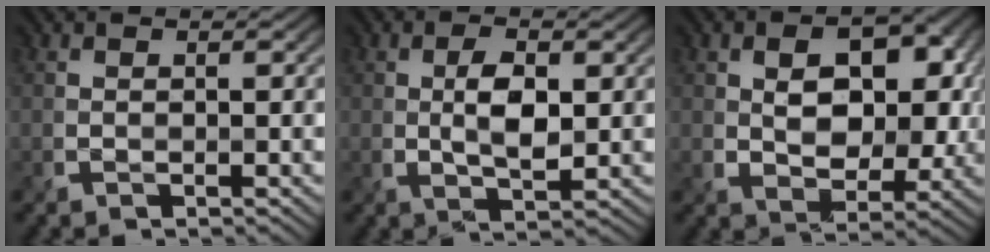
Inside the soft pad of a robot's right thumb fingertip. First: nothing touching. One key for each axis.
{"total": 4.4, "fx": 0.4, "fy": 2.0, "fz": 3.9, "tx": -0.073, "ty": -0.004, "tz": 0.007}
{"total": 8.9, "fx": 1.4, "fy": 5.9, "fz": 6.5, "tx": -0.097, "ty": -0.004, "tz": 0.021}